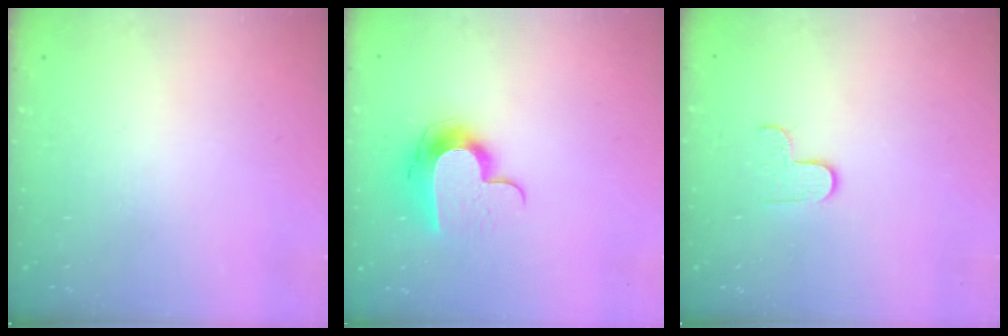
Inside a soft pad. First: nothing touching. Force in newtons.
{"total": 11.2, "press": 11.1, "slide": 0.7}
{"total": 2.9, "press": 2.9, "slide": 0.3}